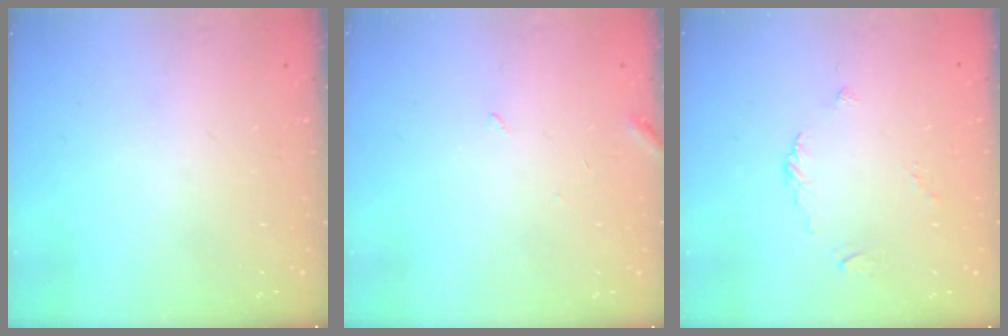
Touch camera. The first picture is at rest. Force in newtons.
{"total": 3.0, "press": 3.0, "slide": 0.2}
{"total": 2.5, "press": 2.4, "slide": 0.7}